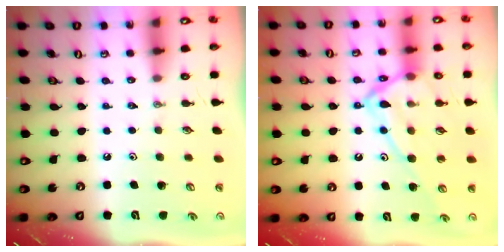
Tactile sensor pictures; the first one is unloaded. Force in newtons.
{"total": 17.2, "press": 17.2, "slide": 1.4}